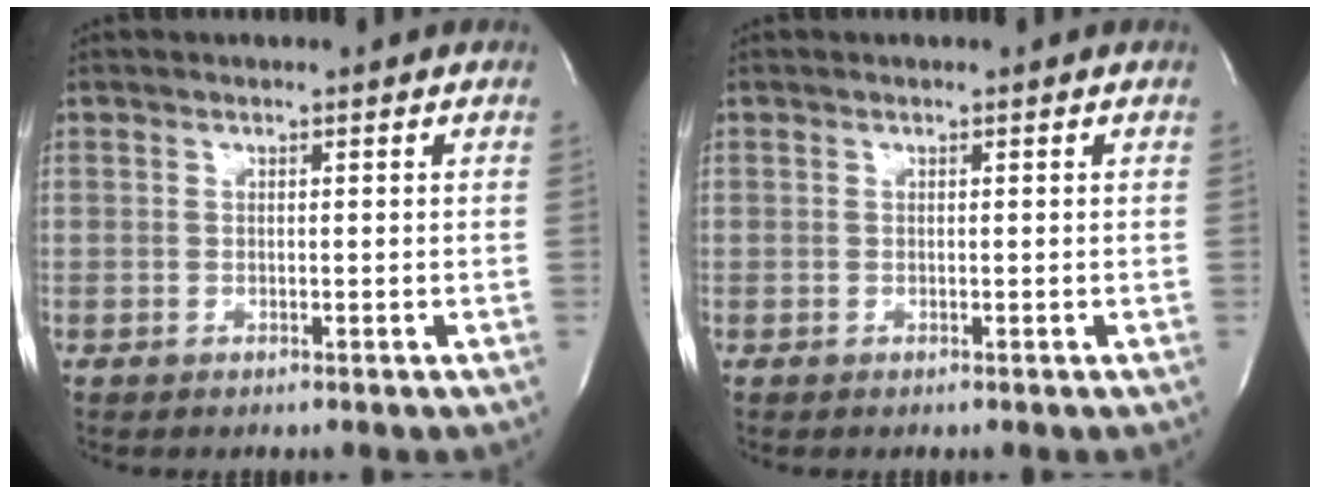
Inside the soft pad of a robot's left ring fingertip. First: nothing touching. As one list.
[{"total": 0.0}]